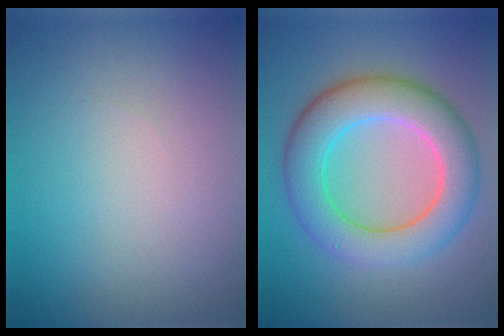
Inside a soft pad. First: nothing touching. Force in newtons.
{"total": 7.6, "press": 7.6, "slide": 0.5}